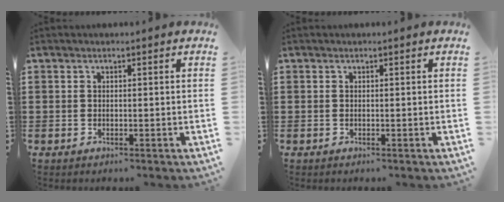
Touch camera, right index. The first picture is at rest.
{"total": 0.0}